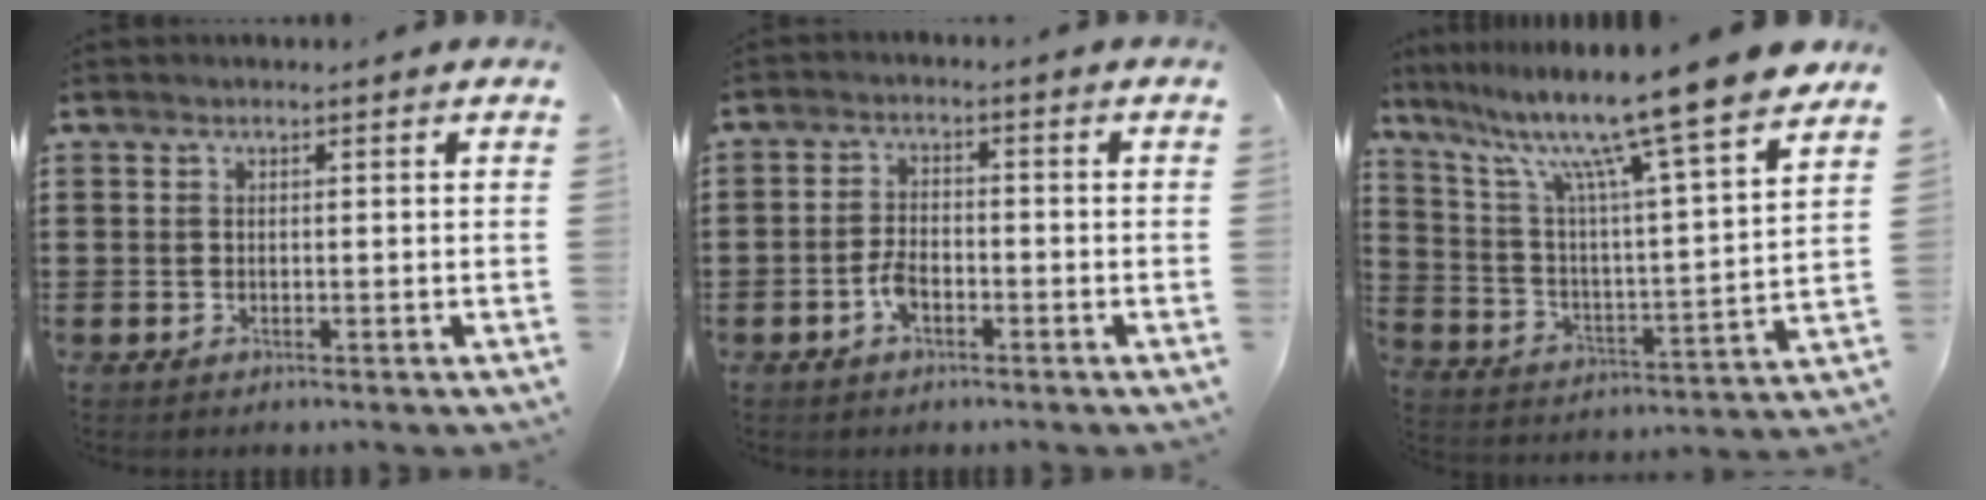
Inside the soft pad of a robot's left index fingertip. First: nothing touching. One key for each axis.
{"total": 3.5, "fx": -1.7, "fy": 1.8, "fz": 2.5, "tx": -0.066, "ty": -0.003, "tz": -0.038}
{"total": 13.6, "fx": 11.1, "fy": -0.8, "fz": 7.8, "tx": -0.172, "ty": -0.081, "tz": 0.176}